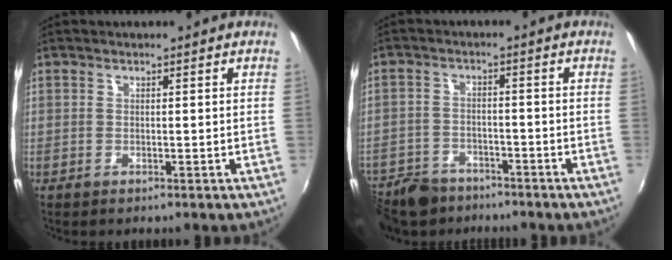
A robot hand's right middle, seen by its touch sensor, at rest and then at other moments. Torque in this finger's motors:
{"motor_torque": [-0.41, -0.78, -0.02, 0.01]}